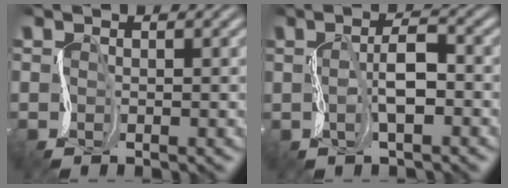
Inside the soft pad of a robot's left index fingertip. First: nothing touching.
{"total": 1.9, "force": [0.8, 0.2, 1.7], "torque": [-0.040, 0.016, 0.006]}